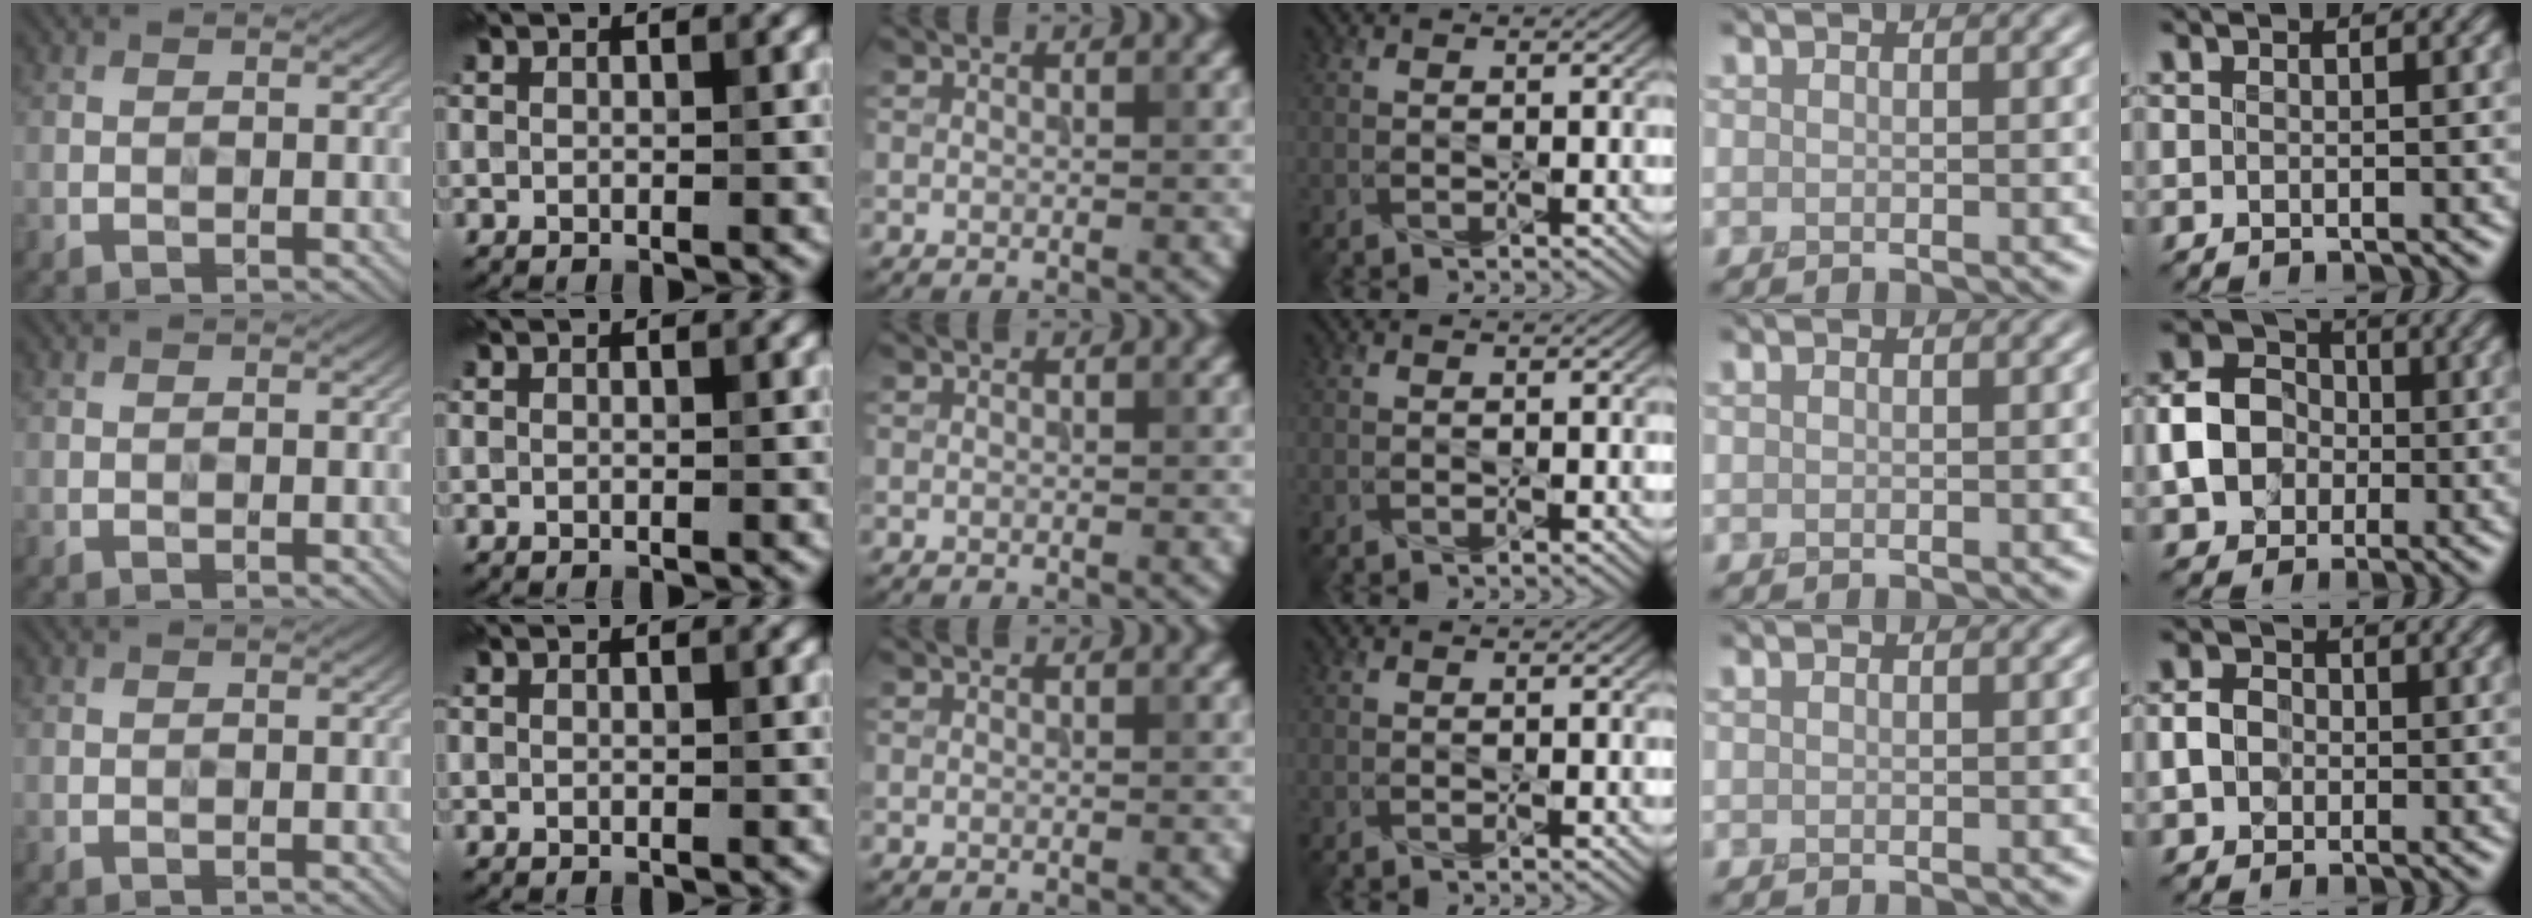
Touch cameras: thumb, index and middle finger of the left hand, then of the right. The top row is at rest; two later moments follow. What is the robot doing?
{"motion": "press", "object": "button"}